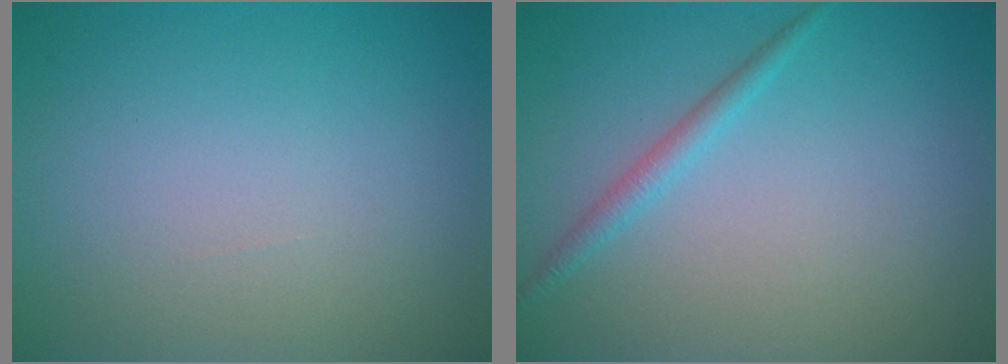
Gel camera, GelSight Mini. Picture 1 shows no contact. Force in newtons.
{"total": 1.4, "press": 1.4, "slide": 0.0}